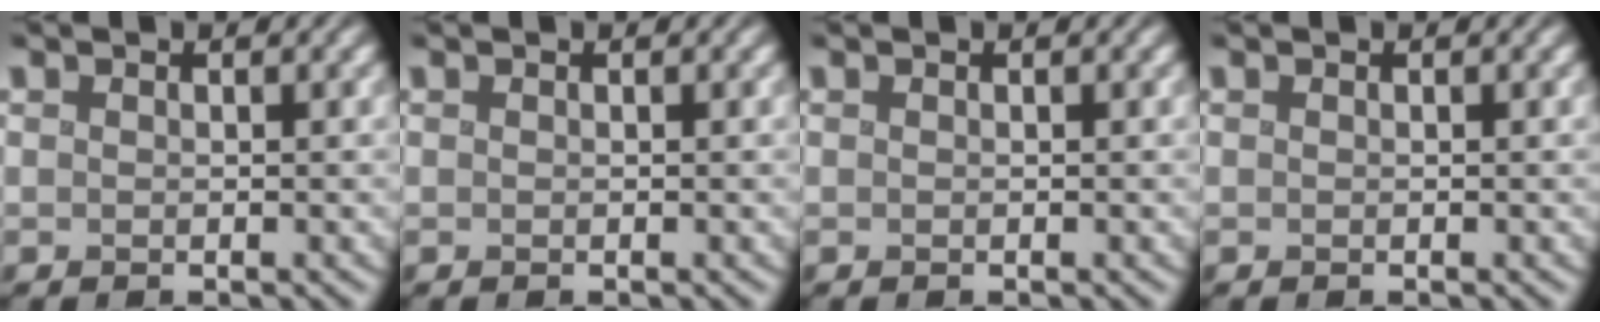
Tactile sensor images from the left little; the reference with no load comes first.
{"total": 0.0}
{"total": 0.0}
{"total": 0.0}